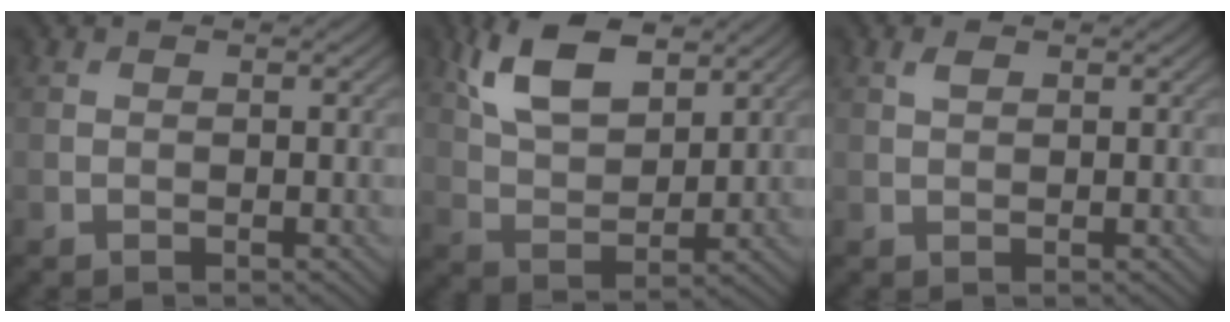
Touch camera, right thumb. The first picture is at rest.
{"total": 10.1, "force": [5.5, 4.8, 6.9], "torque": [-0.159, 0.006, 0.110]}
{"total": 1.2, "force": [0.6, 0.5, 0.8], "torque": [-0.022, 0.002, 0.013]}